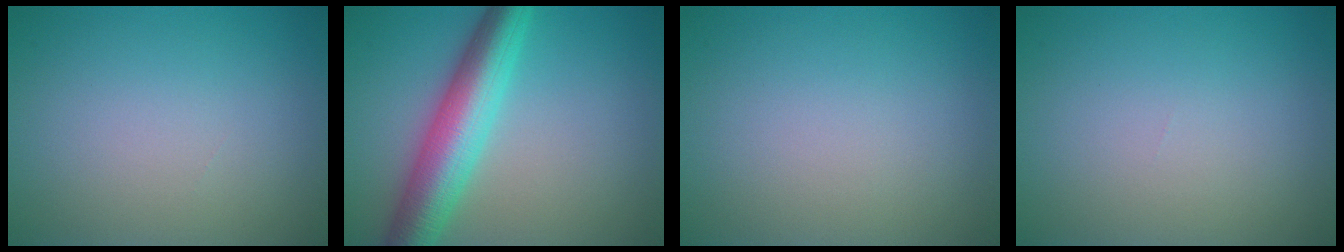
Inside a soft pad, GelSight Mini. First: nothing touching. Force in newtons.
{"total": 7.5, "press": 7.5, "slide": 0.1}
{"total": 0.0}
{"total": 0.0}